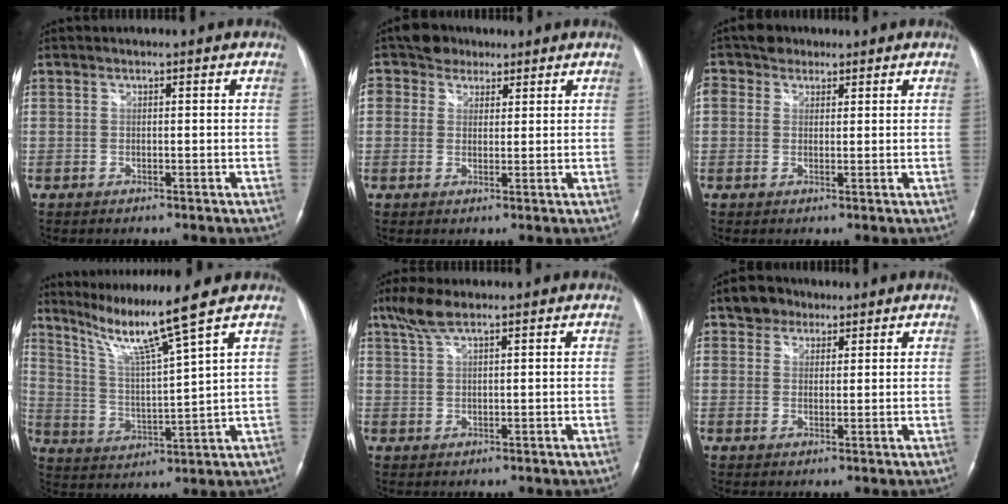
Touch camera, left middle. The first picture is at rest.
{"total": 4.9, "force": [3.1, 3.6, 0.9], "torque": [-0.022, 0.022, 0.056]}
{"total": 4.3, "force": [2.6, 3.2, 1.3], "torque": [-0.036, 0.026, 0.050]}
{"total": 10.0, "force": [7.6, -3.1, 5.7], "torque": [-0.101, -0.023, 0.143]}
{"total": 4.2, "force": [2.9, 0.7, 2.9], "torque": [-0.071, 0.016, 0.063]}
{"total": 3.8, "force": [2.5, 2.7, 0.7], "torque": [-0.015, 0.013, 0.041]}